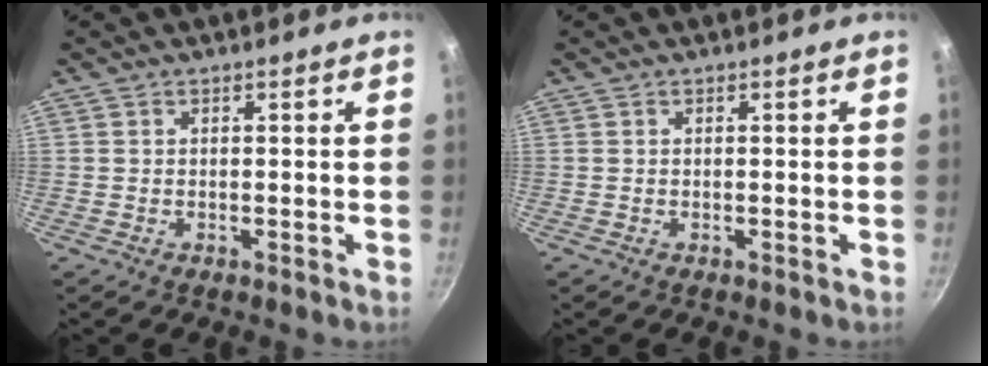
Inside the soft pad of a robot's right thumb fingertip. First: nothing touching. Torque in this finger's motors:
{"motor_torque": [0.00, 0.00, 0.02, 0.00, 0.00]}